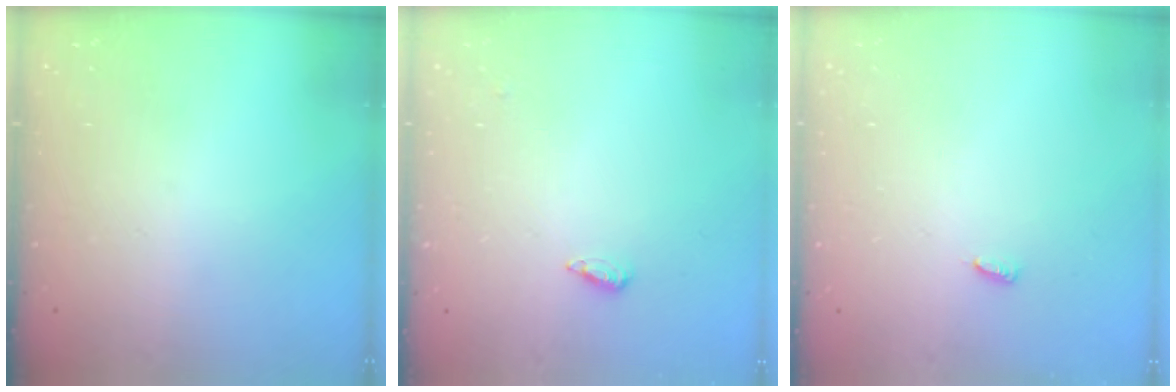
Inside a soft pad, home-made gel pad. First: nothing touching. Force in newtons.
{"total": 2.2, "press": 2.2, "slide": 0.5}
{"total": 3.2, "press": 3.2, "slide": 0.5}